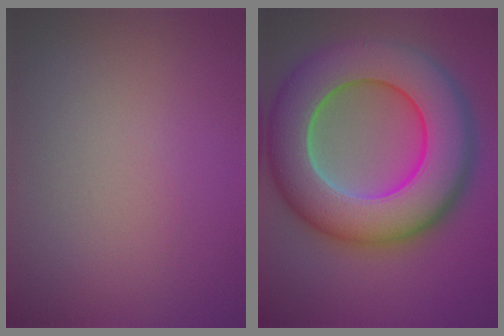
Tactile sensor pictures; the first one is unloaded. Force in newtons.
{"total": 13.6, "press": 13.6, "slide": 0.6}